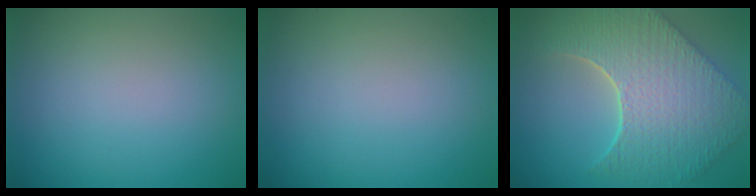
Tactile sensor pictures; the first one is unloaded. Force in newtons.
{"total": 0.0}
{"total": 9.6, "press": 7.0, "slide": 6.7}